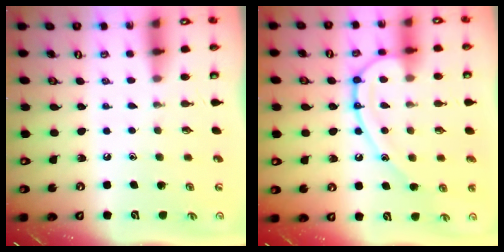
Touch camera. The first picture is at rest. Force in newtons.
{"total": 14.6, "press": 14.5, "slide": 1.5}